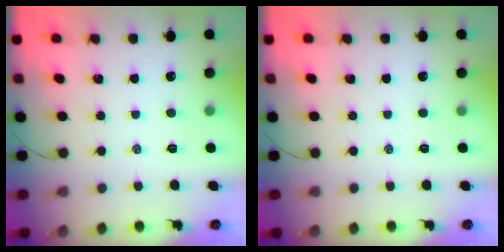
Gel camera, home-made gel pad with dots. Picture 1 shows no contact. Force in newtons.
{"total": 0.0}